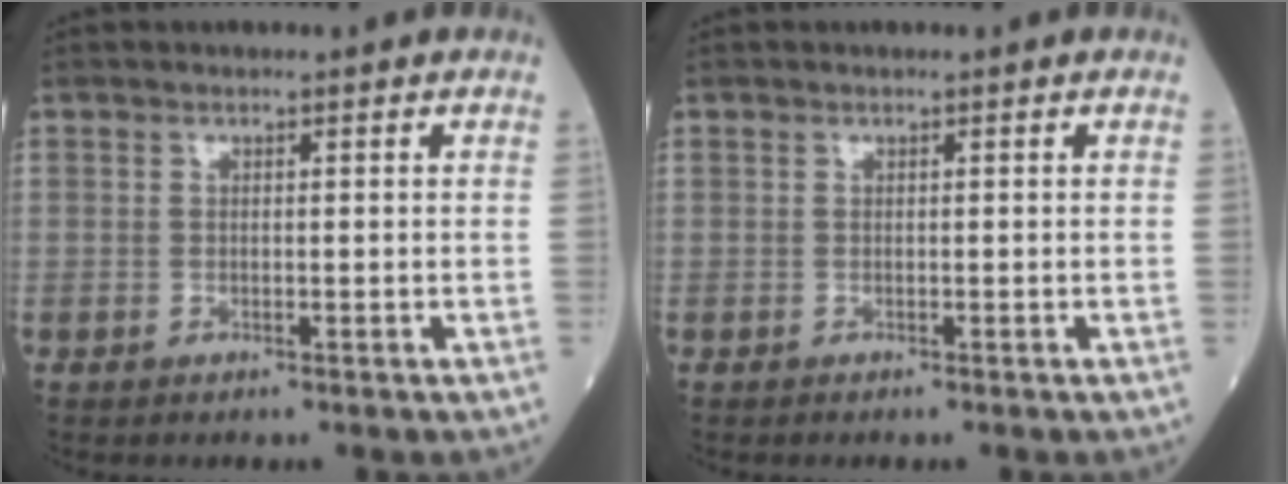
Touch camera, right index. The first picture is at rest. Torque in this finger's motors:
{"motor_torque": [-0.04, 0.01, -0.08, -0.01]}